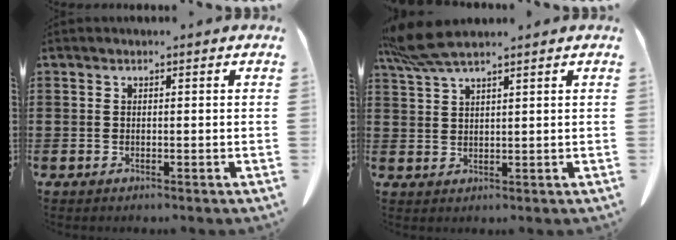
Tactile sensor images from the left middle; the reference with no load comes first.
{"total": 5.7, "force": [4.6, 0.5, 3.4], "torque": [-0.078, -0.006, 0.087]}